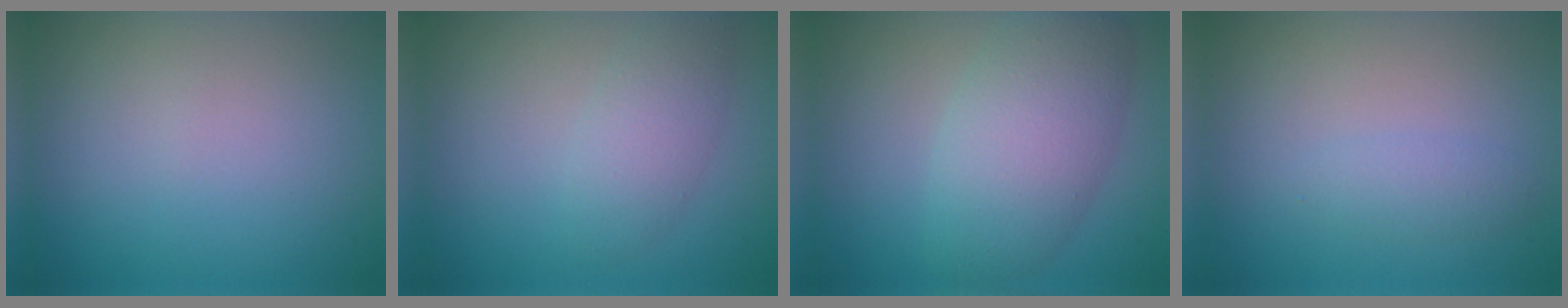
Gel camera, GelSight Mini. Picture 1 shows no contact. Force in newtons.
{"total": 2.9, "press": 2.9, "slide": 0.0}
{"total": 6.6, "press": 6.6, "slide": 0.2}
{"total": 1.4, "press": 1.4, "slide": 0.1}